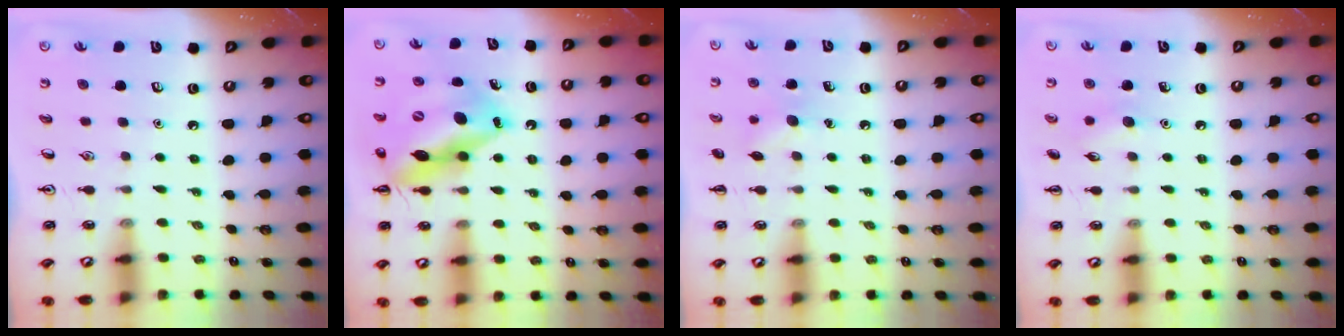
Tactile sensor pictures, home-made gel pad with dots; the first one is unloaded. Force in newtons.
{"total": 18.6, "press": 18.1, "slide": 4.4}
{"total": 7.4, "press": 7.2, "slide": 1.8}
{"total": 6.2, "press": 6.0, "slide": 1.7}